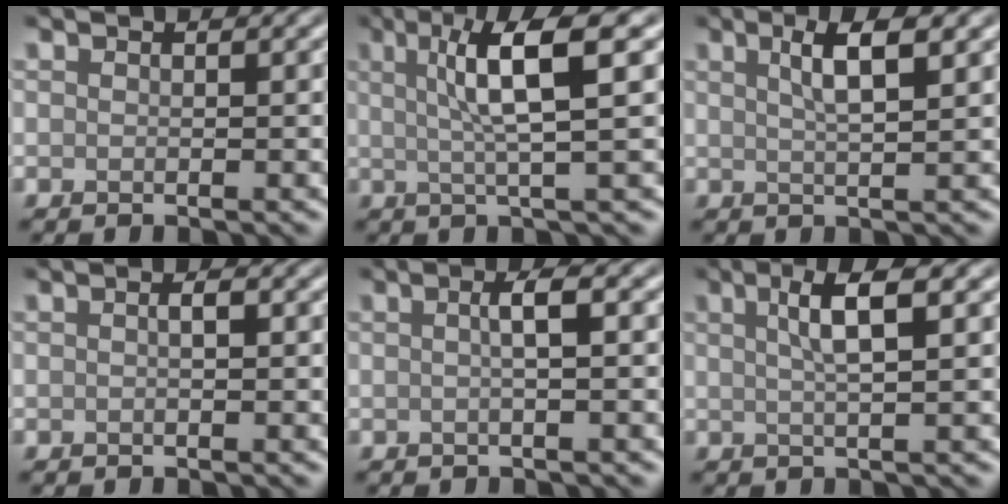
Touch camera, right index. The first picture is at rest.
{"total": 6.6, "force": [1.8, 1.1, 6.3], "torque": [-0.096, 0.012, 0.027]}
{"total": 3.9, "force": [1.7, 0.9, 3.4], "torque": [-0.047, 0.006, 0.027]}
{"total": 0.9, "force": [0.0, 0.1, 0.9], "torque": [-0.016, 0.002, 0.000]}
{"total": 2.4, "force": [0.2, 0.5, 2.3], "torque": [-0.036, 0.008, -0.001]}
{"total": 4.0, "force": [1.3, 0.9, 3.6], "torque": [-0.051, 0.010, 0.019]}